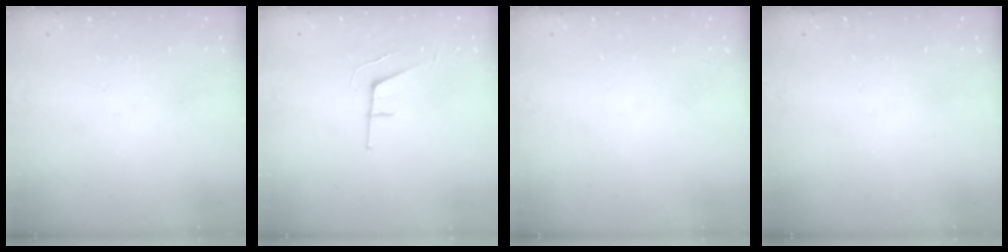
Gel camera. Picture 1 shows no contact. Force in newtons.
{"total": 6.4, "press": 5.9, "slide": 2.5}
{"total": 0.0}
{"total": 0.0}